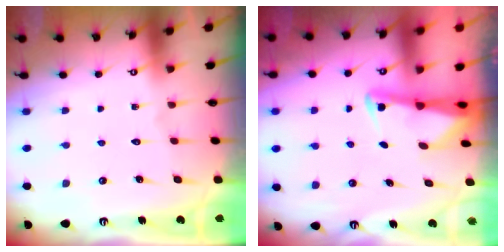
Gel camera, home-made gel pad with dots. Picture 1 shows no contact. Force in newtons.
{"total": 2.3, "press": 2.2, "slide": 0.3}